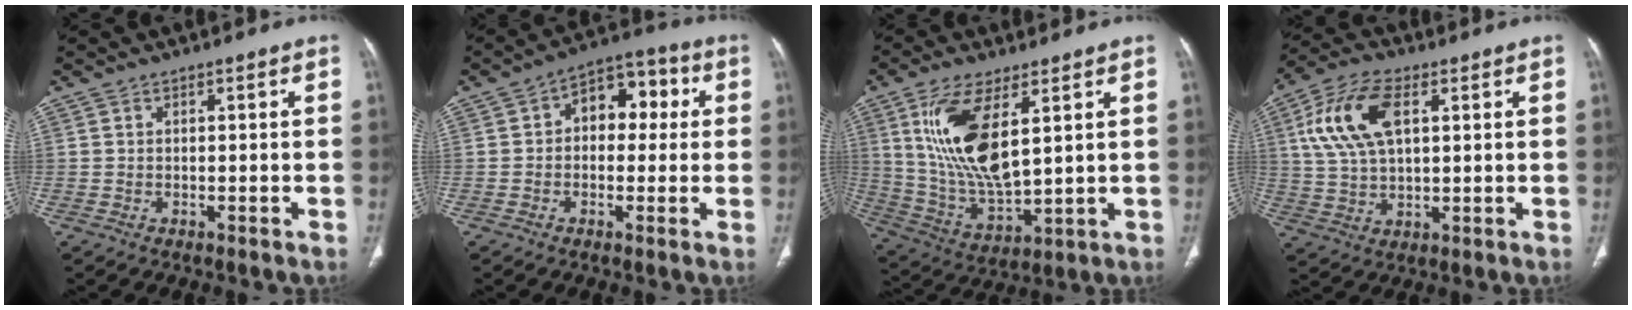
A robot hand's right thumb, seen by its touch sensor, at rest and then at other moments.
{"total": 9.9, "force": [1.4, 6.7, 7.2], "torque": [-0.056, 0.030, 0.011]}
{"total": 16.2, "force": [5.3, 6.5, 13.9], "torque": [-0.274, -0.029, 0.113]}
{"total": 13.4, "force": [4.1, 7.1, 10.6], "torque": [-0.214, 0.007, 0.081]}